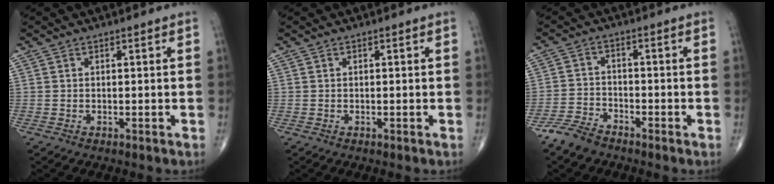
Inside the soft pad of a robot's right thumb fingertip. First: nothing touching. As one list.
[{"total": 0.0}, {"total": 5.1, "force": [-4.3, 2.1, 1.7], "torque": [-0.036, 0.009, -0.088]}]